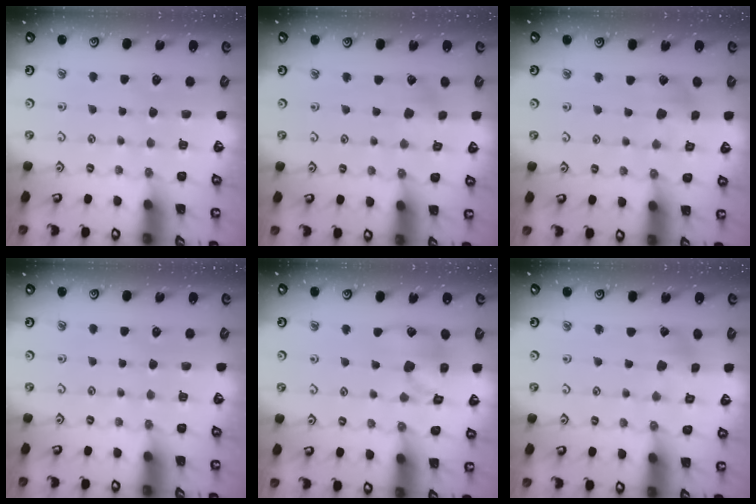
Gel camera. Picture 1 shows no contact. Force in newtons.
{"total": 2.5, "press": 2.3, "slide": 0.8}
{"total": 5.4, "press": 5.3, "slide": 0.7}
{"total": 0.0}
{"total": 13.7, "press": 13.6, "slide": 1.8}
{"total": 2.5, "press": 2.5, "slide": 0.4}